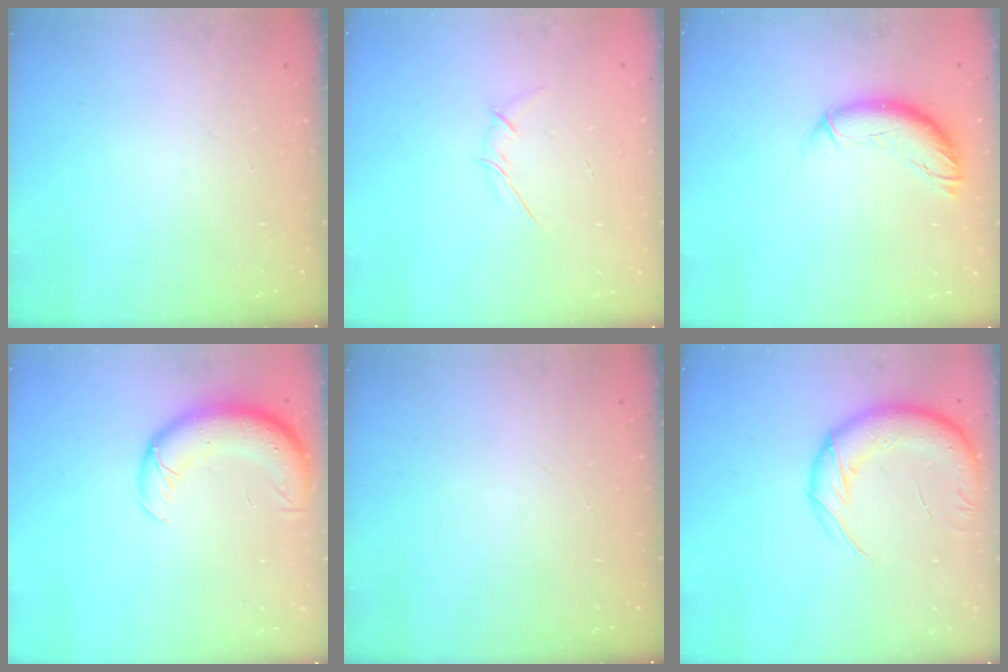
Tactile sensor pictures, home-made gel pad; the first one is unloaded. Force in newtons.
{"total": 3.5, "press": 3.4, "slide": 0.9}
{"total": 10.1, "press": 10.0, "slide": 1.3}
{"total": 9.9, "press": 9.6, "slide": 2.6}
{"total": 0.0}
{"total": 16.6, "press": 16.0, "slide": 4.1}